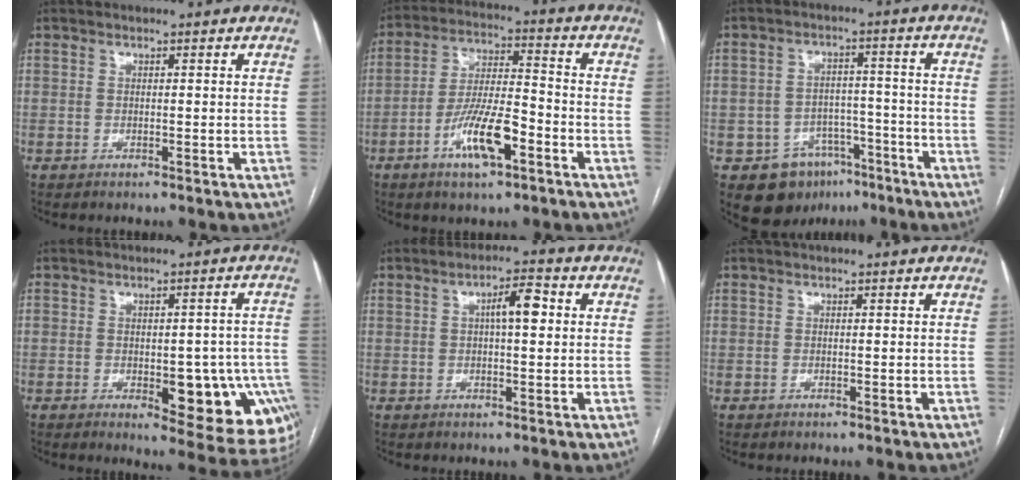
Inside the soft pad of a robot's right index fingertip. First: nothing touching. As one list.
[{"total": 10.5, "force": [-4.8, 2.5, 9.0], "torque": [-0.177, 0.000, -0.085]}, {"total": 9.2, "force": [-5.4, 7.1, 2.2], "torque": [-0.025, 0.028, -0.071]}, {"total": 14.4, "force": [-4.7, 6.6, 11.8], "torque": [-0.098, 0.022, -0.045]}, {"total": 4.9, "force": [1.0, 1.2, 4.7], "torque": [-0.077, 0.015, 0.014]}, {"total": 0.0}]